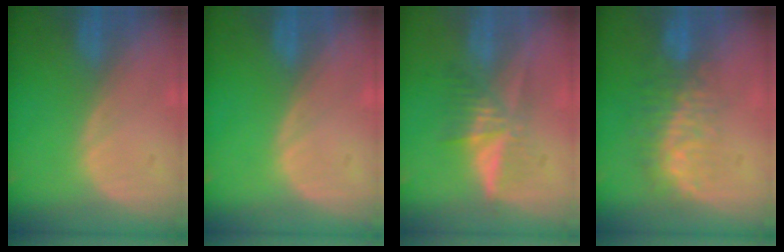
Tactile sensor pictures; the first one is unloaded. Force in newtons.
{"total": 0.0}
{"total": 5.2, "press": 5.1, "slide": 1.0}
{"total": 8.3, "press": 6.9, "slide": 4.6}